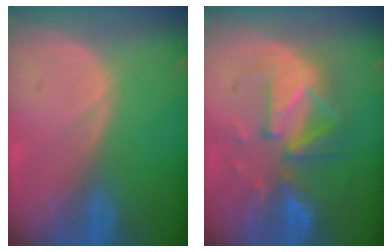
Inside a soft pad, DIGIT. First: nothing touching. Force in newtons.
{"total": 10.0, "press": 8.9, "slide": 4.5}